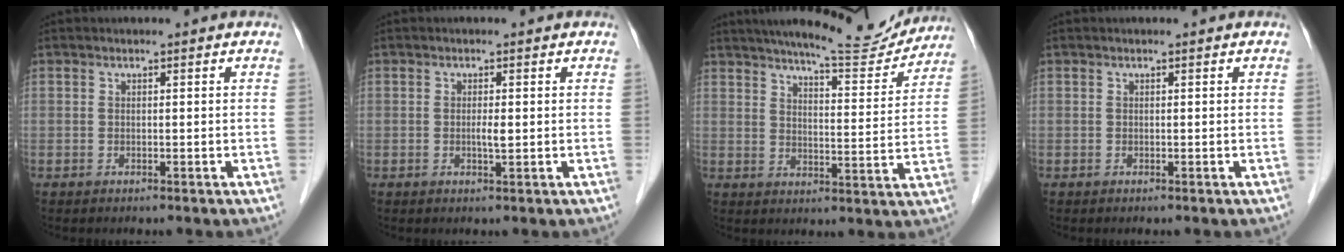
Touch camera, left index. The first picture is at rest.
{"total": 1.3, "force": [0.0, 0.2, 1.3], "torque": [-0.026, -0.001, -0.001]}
{"total": 14.9, "force": [13.7, 1.6, 5.5], "torque": [-0.078, -0.013, 0.181]}
{"total": 0.0}